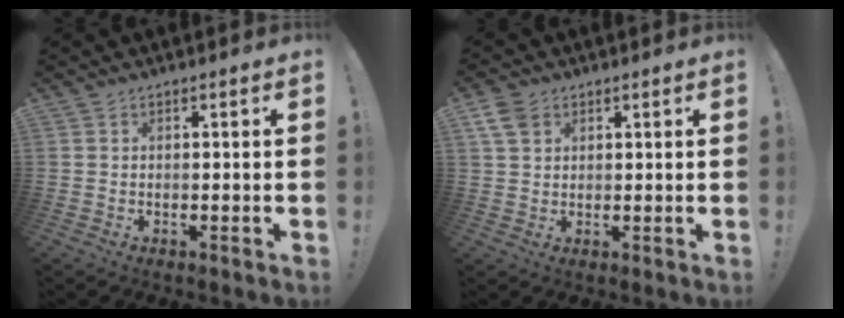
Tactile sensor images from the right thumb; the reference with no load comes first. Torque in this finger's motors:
{"motor_torque": [0.45, 0.61, 0.20, -0.09, -0.08]}